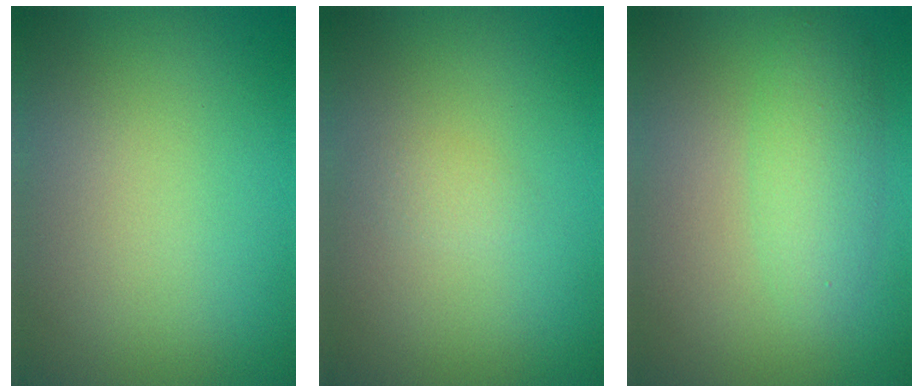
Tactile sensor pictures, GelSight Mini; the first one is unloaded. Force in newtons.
{"total": 1.0, "press": 1.0, "slide": 0.1}
{"total": 3.3, "press": 3.2, "slide": 0.1}